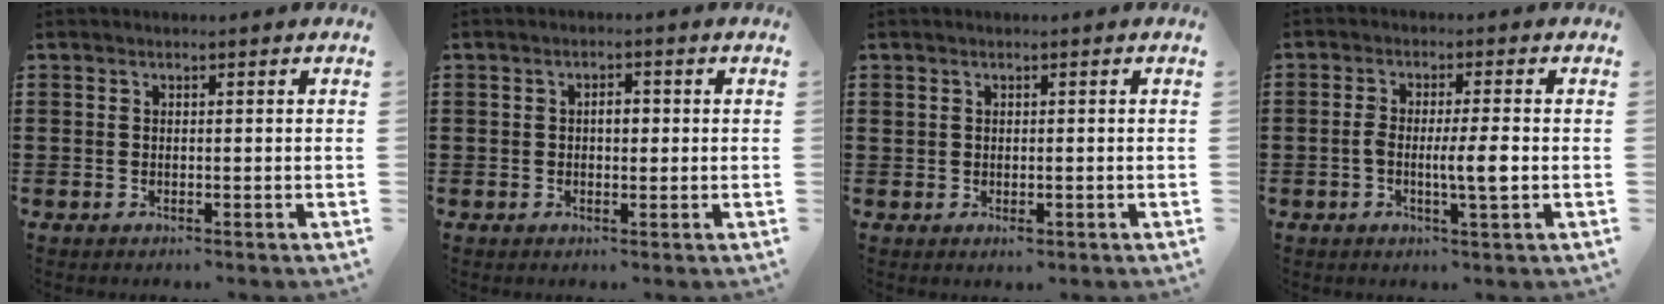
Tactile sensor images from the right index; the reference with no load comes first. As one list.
[{"total": 2.3, "force": [0.0, 1.1, 2.1], "torque": [-0.031, 0.002, -0.004]}, {"total": 1.0, "force": [0.0, 0.6, 0.8], "torque": [-0.015, 0.001, 0.000]}, {"total": 5.2, "force": [-0.8, 0.6, 5.1], "torque": [-0.098, -0.003, -0.022]}]